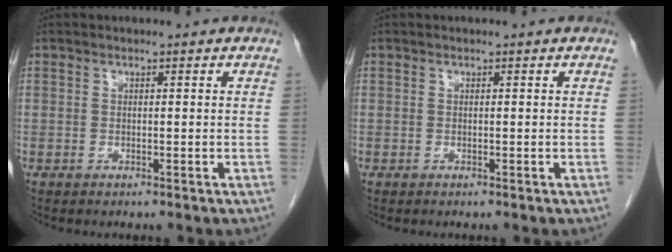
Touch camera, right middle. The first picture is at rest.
{"total": 0.0}